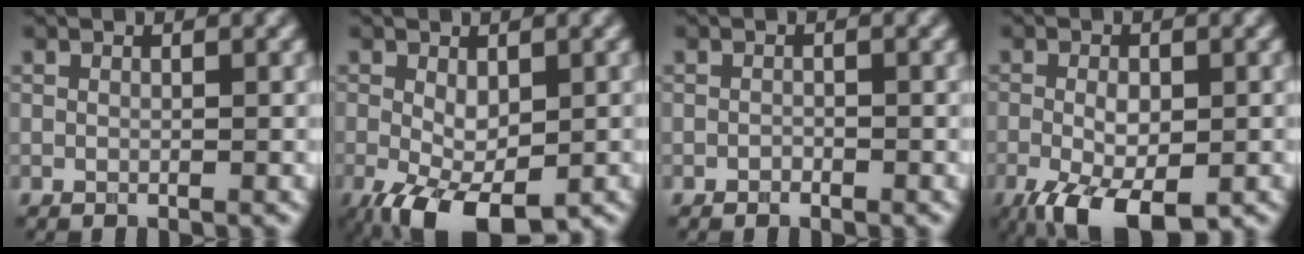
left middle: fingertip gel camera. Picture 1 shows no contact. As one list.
[{"total": 6.0, "force": [-2.2, 3.0, 4.7], "torque": [-0.101, -0.015, -0.034]}, {"total": 0.5, "force": [-0.4, 0.3, 0.2], "torque": [-0.002, -0.001, -0.007]}, {"total": 6.7, "force": [-3.1, 2.9, 5.1], "torque": [-0.096, -0.010, -0.049]}]